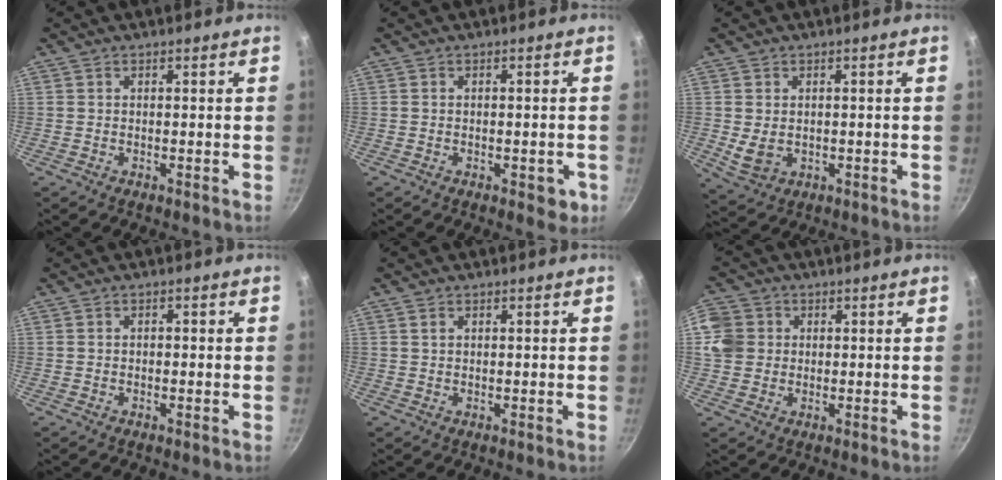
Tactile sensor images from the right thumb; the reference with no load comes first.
{"total": 3.8, "force": [-1.5, 2.1, 2.9], "torque": [-0.021, 0.006, -0.015]}
{"total": 4.9, "force": [-0.1, 3.7, 3.1], "torque": [-0.051, -0.005, 0.012]}
{"total": 0.8, "force": [-0.2, 0.6, 0.5], "torque": [-0.009, 0.006, -0.004]}
{"total": 1.0, "force": [0.5, 0.6, 0.5], "torque": [-0.009, 0.001, 0.011]}
{"total": 6.9, "force": [1.1, 6.3, 2.4], "torque": [-0.023, -0.001, 0.009]}